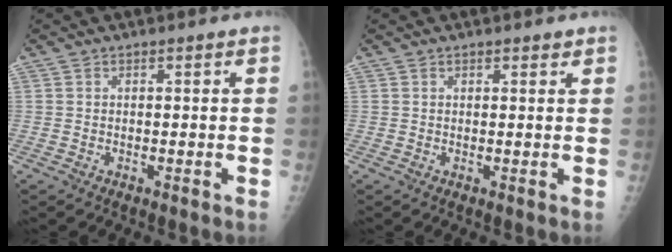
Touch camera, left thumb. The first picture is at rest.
{"total": 1.2, "force": [0.9, 0.5, 0.6], "torque": [-0.004, -0.005, 0.011]}